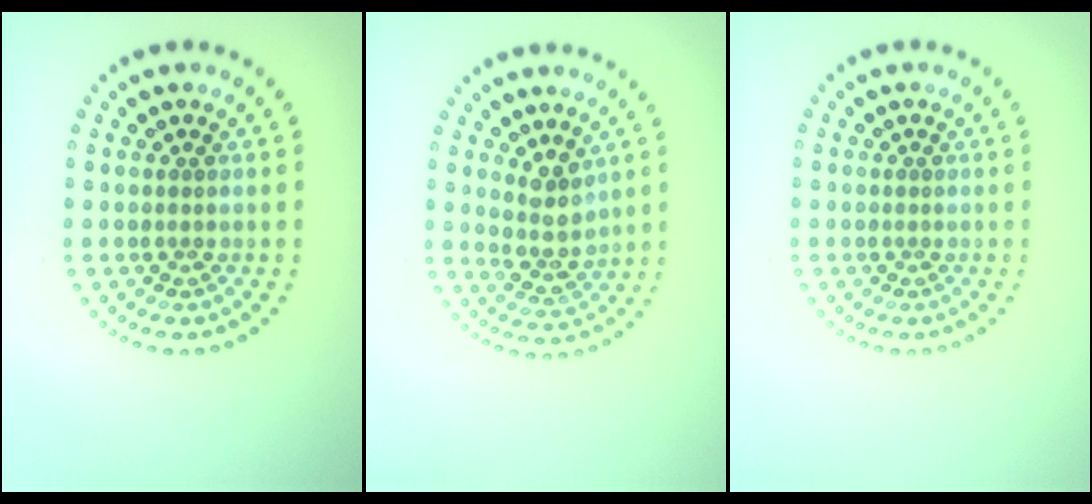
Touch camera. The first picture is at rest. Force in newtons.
{"total": 2.9, "press": 2.4, "slide": 1.7}
{"total": 0.0}